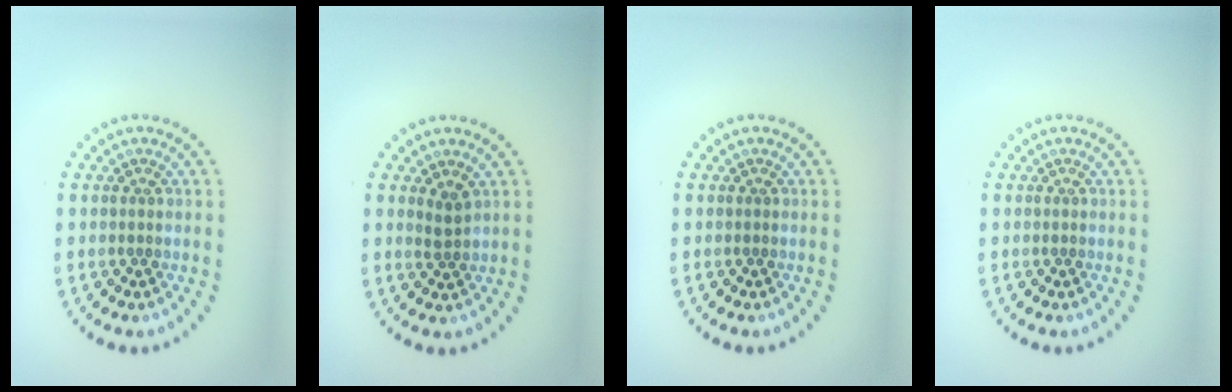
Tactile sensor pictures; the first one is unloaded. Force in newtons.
{"total": 1.3, "press": 1.0, "slide": 0.8}
{"total": 0.0}
{"total": 0.0}